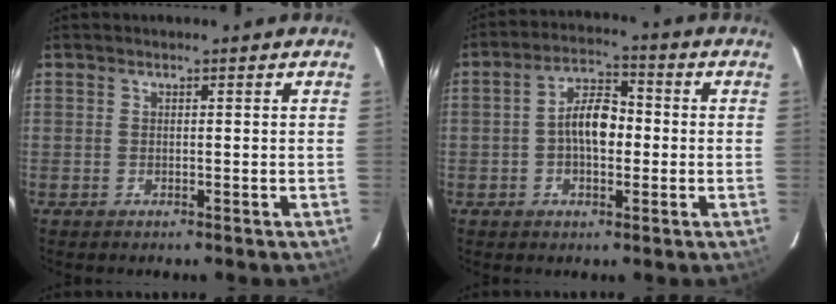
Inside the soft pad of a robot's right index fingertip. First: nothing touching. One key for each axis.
{"total": 7.5, "fx": -0.6, "fy": 4.0, "fz": 6.3, "tx": -0.115, "ty": 0.019, "tz": -0.009}